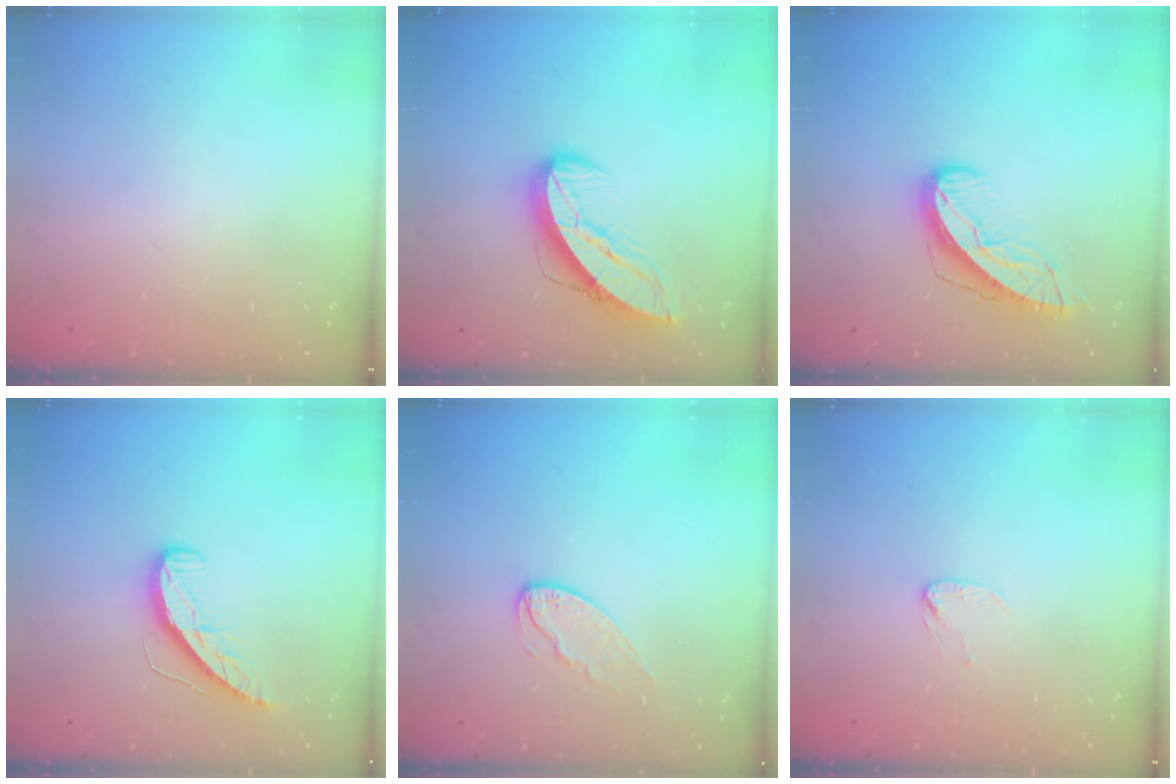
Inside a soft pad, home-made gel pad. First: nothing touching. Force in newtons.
{"total": 11.0, "press": 11.0, "slide": 1.1}
{"total": 9.6, "press": 9.5, "slide": 1.1}
{"total": 10.3, "press": 10.3, "slide": 0.6}
{"total": 7.1, "press": 7.1, "slide": 0.2}
{"total": 2.7, "press": 2.7, "slide": 0.2}